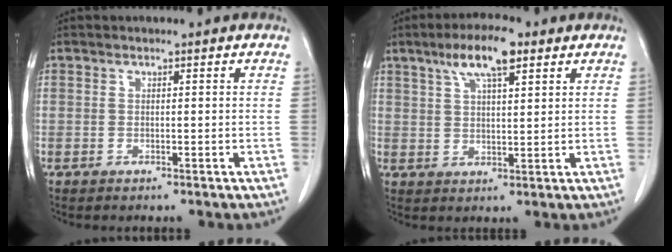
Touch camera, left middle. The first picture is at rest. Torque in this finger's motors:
{"motor_torque": [1.17, -0.90, 0.10, 0.04]}